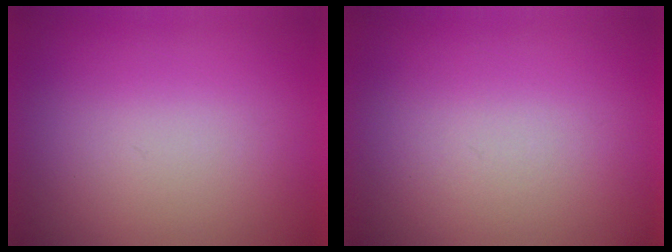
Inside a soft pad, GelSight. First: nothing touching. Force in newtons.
{"total": 1.1}